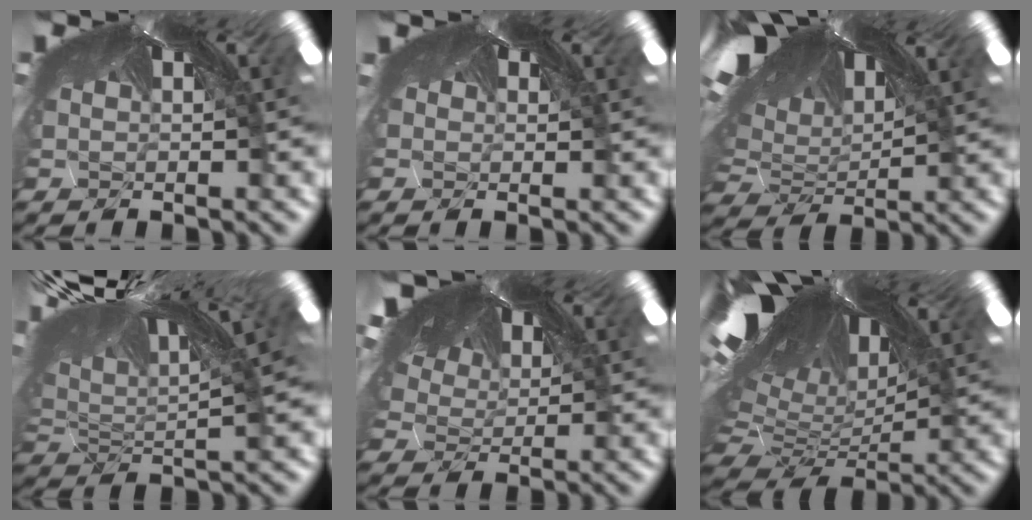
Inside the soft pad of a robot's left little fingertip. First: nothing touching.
{"total": 0.9, "force": [0.7, 0.4, 0.4], "torque": [-0.006, 0.002, 0.008]}
{"total": 2.6, "force": [-2.6, 0.1, 0.2], "torque": [-0.048, -0.050, -0.022]}
{"total": 2.2, "force": [-1.7, -0.6, 1.3], "torque": [-0.041, -0.017, -0.022]}
{"total": 1.8, "force": [-1.2, 1.0, 1.0], "torque": [-0.034, -0.013, -0.016]}
{"total": 2.3, "force": [-2.2, -0.6, 0.5], "torque": [-0.055, -0.055, -0.011]}